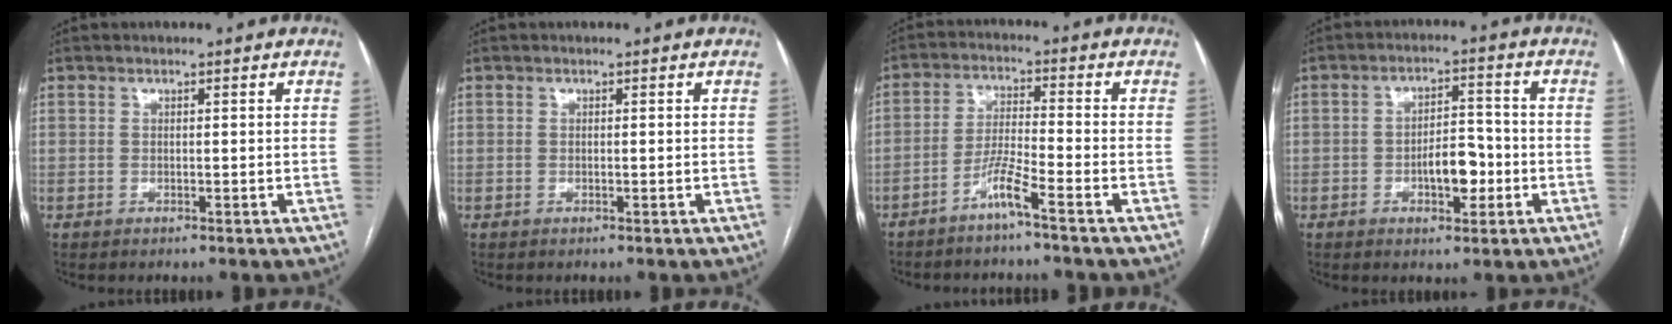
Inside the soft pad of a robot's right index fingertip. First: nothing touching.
{"total": 0.0}
{"total": 5.0, "force": [-3.5, -0.7, 3.5], "torque": [-0.075, -0.001, -0.075]}
{"total": 6.2, "force": [-1.9, 2.7, 5.2], "torque": [-0.084, 0.012, -0.026]}